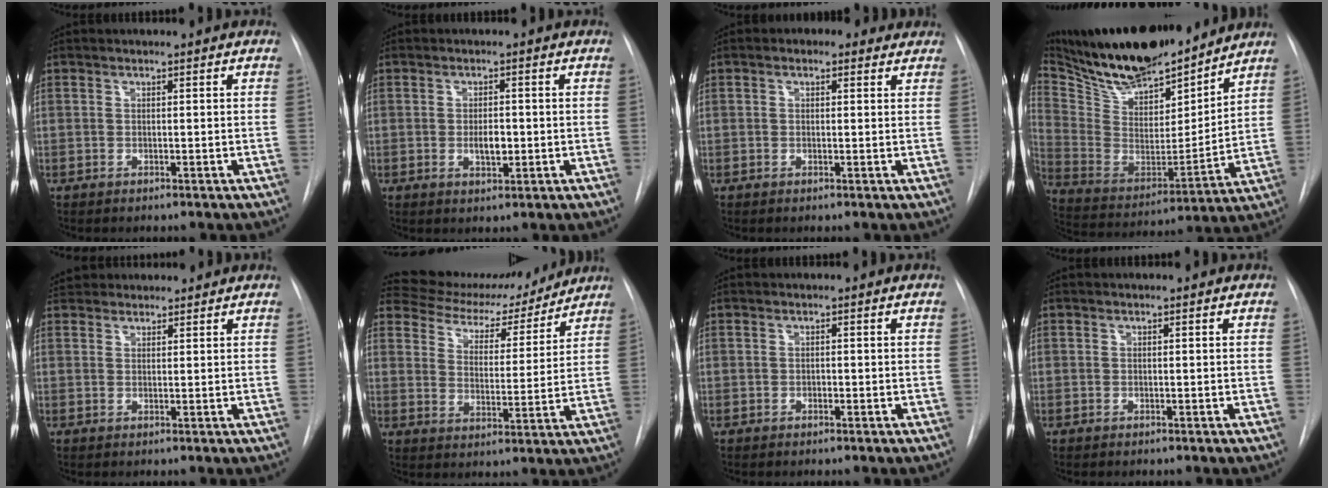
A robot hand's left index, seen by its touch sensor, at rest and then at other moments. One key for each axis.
{"total": 2.9, "fx": -0.4, "fy": 1.3, "fz": 2.5, "tx": -0.042, "ty": 0.000, "tz": -0.004}
{"total": 3.0, "fx": 1.8, "fy": 1.9, "fz": 1.5, "tx": -0.022, "ty": 0.019, "tz": 0.022}
{"total": 23.1, "fx": 20.0, "fy": 5.8, "fz": 10.0, "tx": -0.191, "ty": -0.012, "tz": 0.339}
{"total": 5.4, "fx": 5.0, "fy": 2.1, "fz": 0.7, "tx": -0.006, "ty": 0.037, "tz": 0.081}
{"total": 14.3, "fx": 13.6, "fy": 3.9, "fz": 2.6, "tx": -0.028, "ty": -0.007, "tz": 0.197}
{"total": 0.0}
{"total": 0.0}